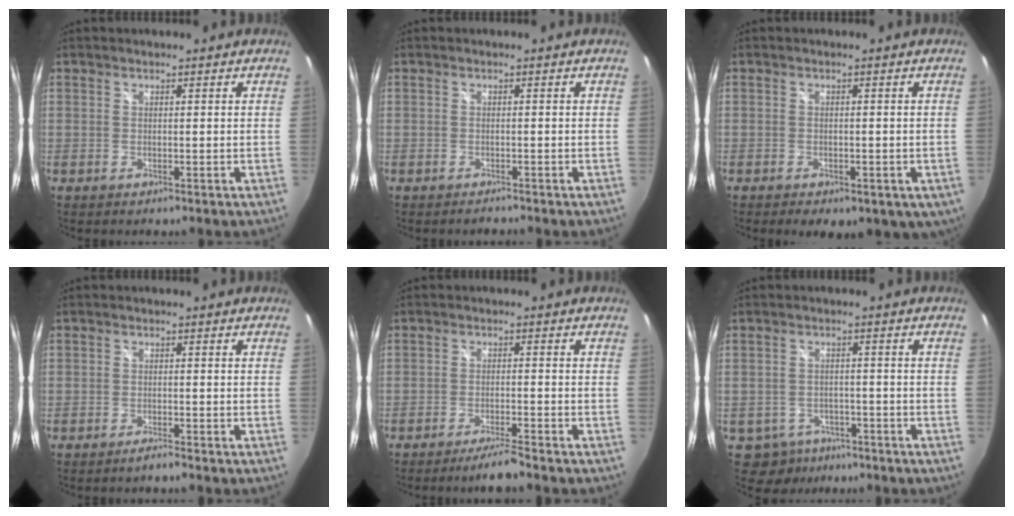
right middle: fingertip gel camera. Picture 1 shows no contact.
{"total": 1.1, "force": [-1.0, 0.2, 0.0], "torque": [-0.003, -0.003, -0.017]}
{"total": 7.1, "force": [-3.2, 4.1, 4.9], "torque": [-0.078, -0.025, -0.038]}
{"total": 1.5, "force": [-1.4, 0.0, 0.5], "torque": [-0.018, -0.004, -0.028]}
{"total": 4.4, "force": [-3.9, -0.4, 2.0], "torque": [-0.054, -0.002, -0.068]}
{"total": 6.5, "force": [-4.2, 4.8, 1.3], "torque": [-0.040, 0.006, -0.054]}